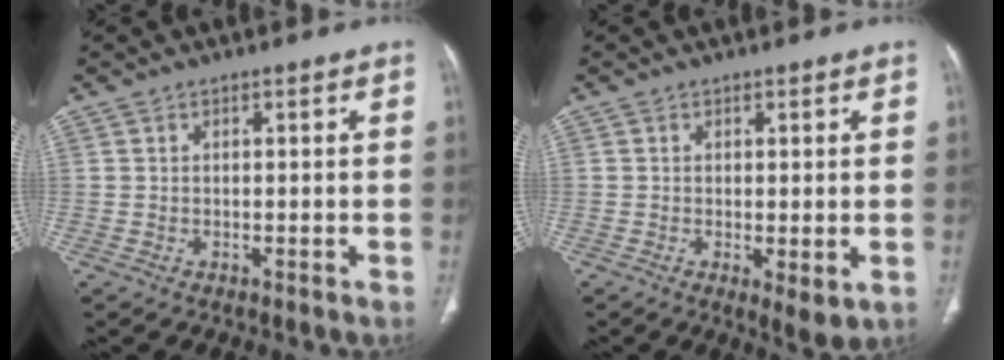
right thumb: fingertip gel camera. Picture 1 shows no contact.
{"total": 3.9, "force": [-0.8, 1.3, 3.6], "torque": [-0.058, -0.015, -0.010]}